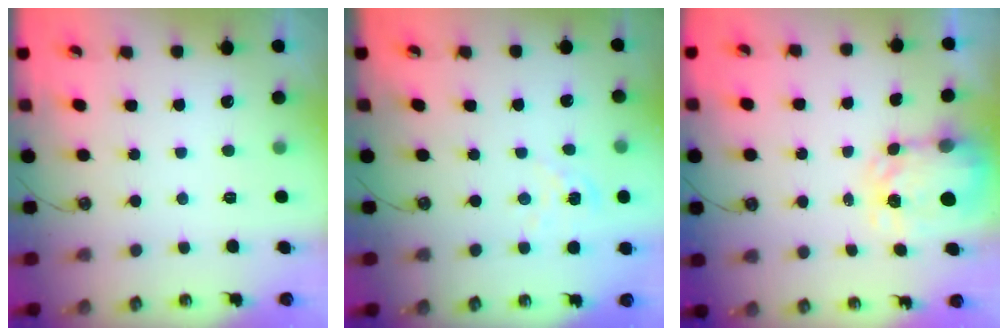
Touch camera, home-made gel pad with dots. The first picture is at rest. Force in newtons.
{"total": 1.3, "press": 1.3, "slide": 0.2}
{"total": 5.3, "press": 5.3, "slide": 0.4}